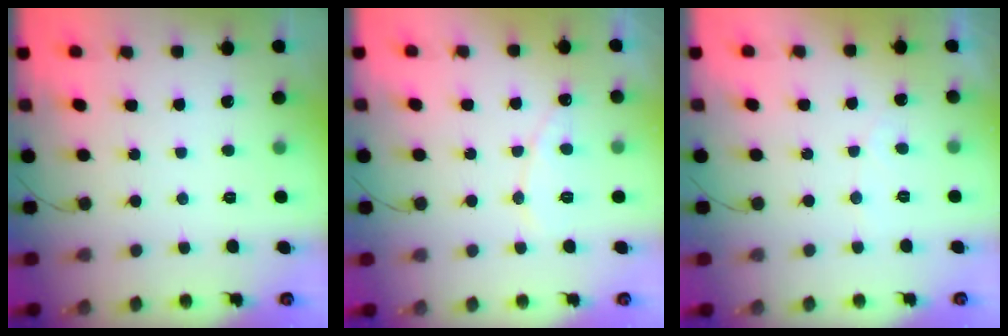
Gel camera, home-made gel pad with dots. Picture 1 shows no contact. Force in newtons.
{"total": 6.6, "press": 6.5, "slide": 0.6}
{"total": 2.7, "press": 2.7, "slide": 0.1}